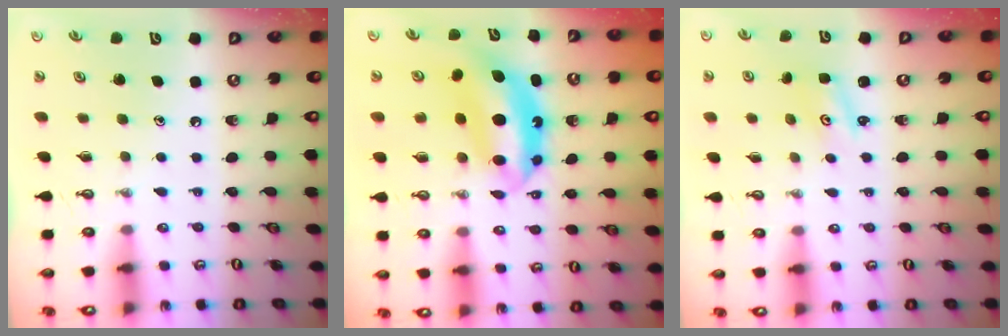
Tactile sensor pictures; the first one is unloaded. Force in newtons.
{"total": 8.0, "press": 8.0, "slide": 0.6}
{"total": 1.5, "press": 1.5, "slide": 0.2}